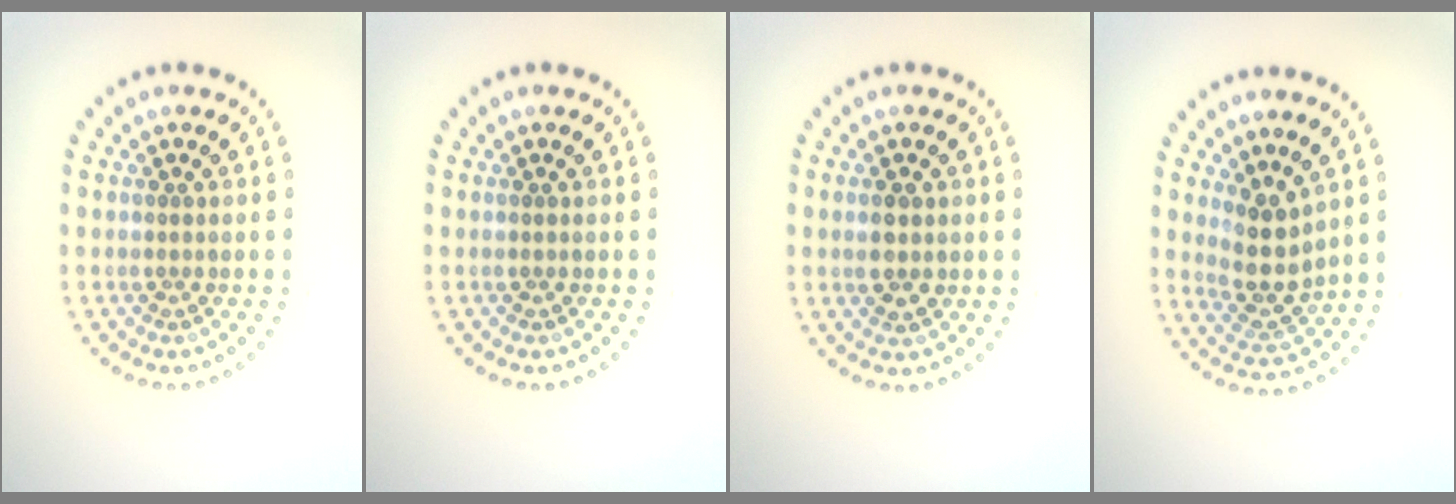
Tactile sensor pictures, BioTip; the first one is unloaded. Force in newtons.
{"total": 0.0}
{"total": 1.9, "press": 1.9, "slide": 0.1}
{"total": 3.5, "press": 2.7, "slide": 2.2}